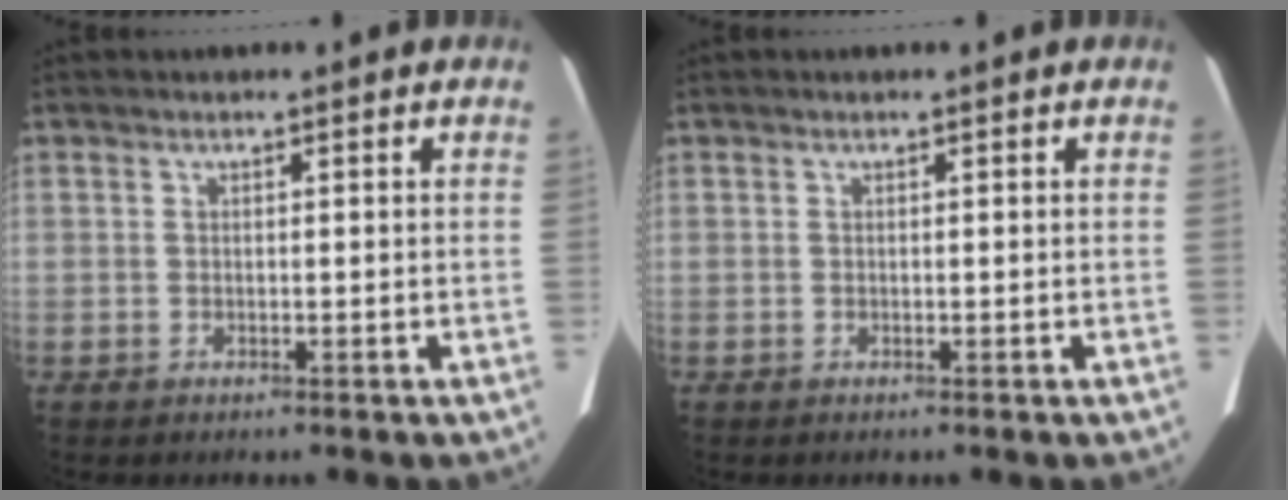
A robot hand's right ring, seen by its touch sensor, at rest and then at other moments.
{"total": 0.0}